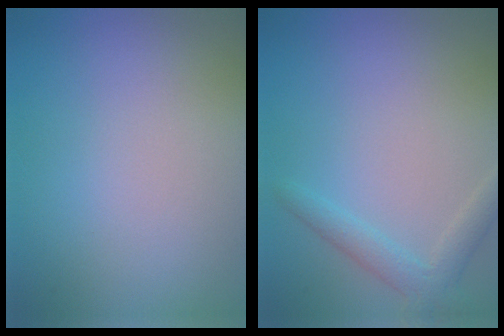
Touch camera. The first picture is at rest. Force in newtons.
{"total": 2.4, "press": 2.4, "slide": 0.1}